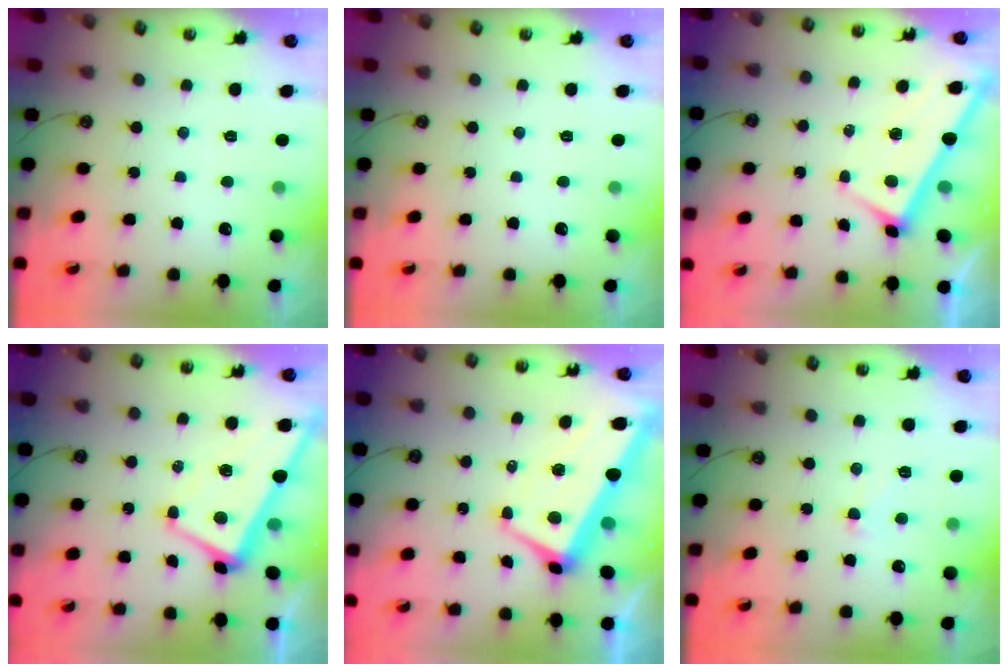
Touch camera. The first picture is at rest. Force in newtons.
{"total": 0.0}
{"total": 2.6, "press": 2.6, "slide": 0.2}
{"total": 2.2, "press": 2.1, "slide": 0.6}
{"total": 1.7, "press": 1.1, "slide": 1.3}
{"total": 1.1, "press": 0.8, "slide": 0.8}